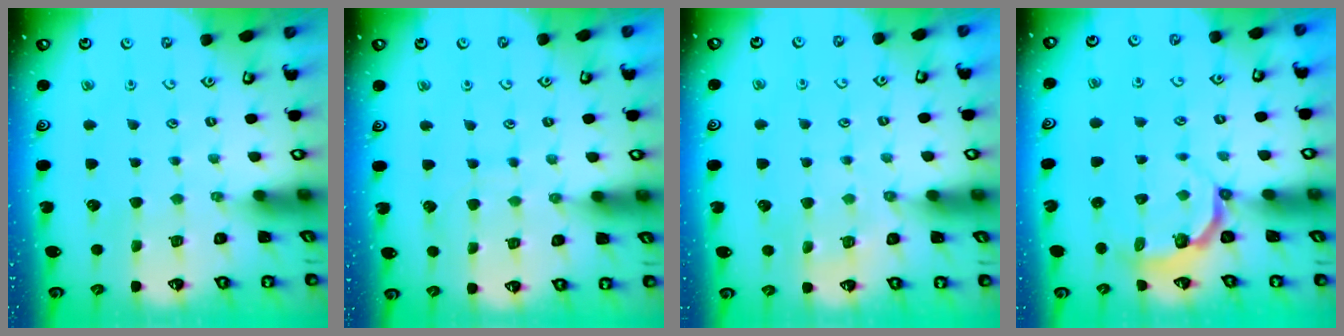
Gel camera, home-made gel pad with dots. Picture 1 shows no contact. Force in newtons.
{"total": 5.6, "press": 5.6, "slide": 0.1}
{"total": 5.1, "press": 5.0, "slide": 0.7}
{"total": 4.3, "press": 3.1, "slide": 3.0}